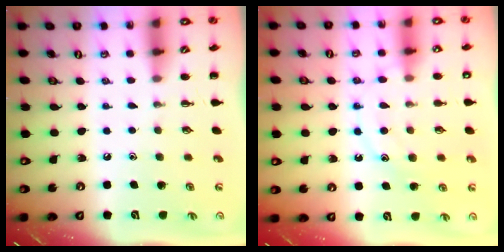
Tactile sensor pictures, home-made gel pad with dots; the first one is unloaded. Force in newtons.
{"total": 11.5, "press": 11.5, "slide": 0.8}